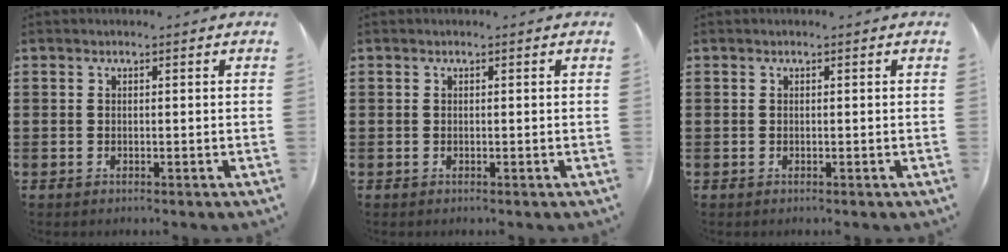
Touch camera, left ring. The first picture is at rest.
{"total": 0.0}
{"total": 0.0}